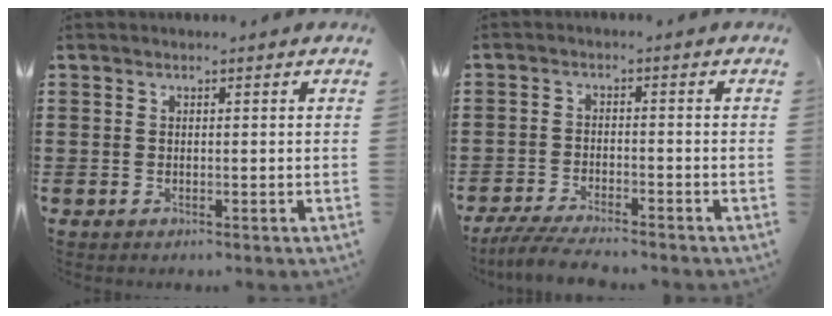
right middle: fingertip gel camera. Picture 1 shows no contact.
{"total": 4.5, "force": [-4.1, 0.3, 1.7], "torque": [-0.042, -0.011, -0.084]}